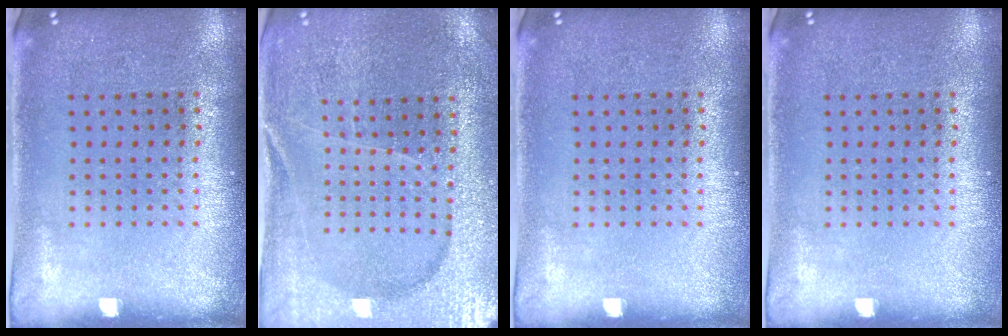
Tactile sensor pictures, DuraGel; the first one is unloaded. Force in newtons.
{"total": 3.1, "press": 3.1, "slide": 0.4}
{"total": 0.0}
{"total": 0.0}